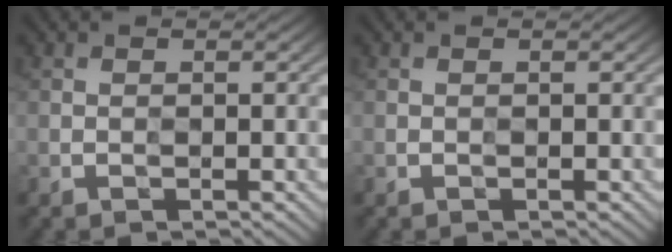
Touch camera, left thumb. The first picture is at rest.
{"total": 0.0}